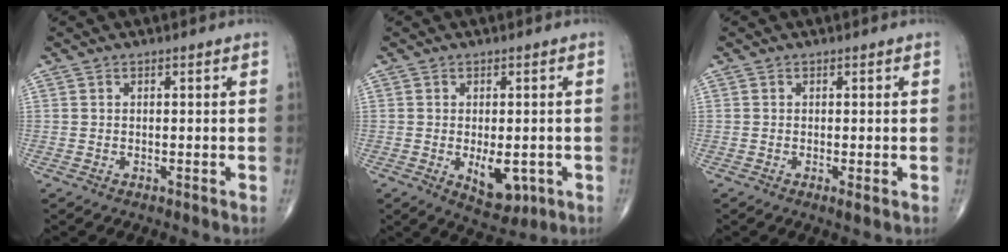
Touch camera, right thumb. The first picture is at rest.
{"total": 6.8, "force": [-1.7, 3.6, 5.5], "torque": [-0.062, -0.007, -0.013]}
{"total": 1.1, "force": [-0.3, 0.1, 1.0], "torque": [-0.022, -0.005, -0.009]}